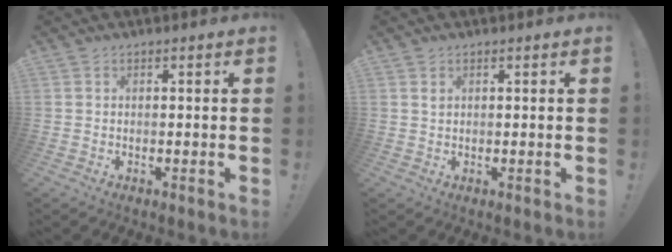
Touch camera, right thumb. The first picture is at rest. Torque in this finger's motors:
{"motor_torque": [-0.24, 0.11, -0.05, 0.24, -0.03]}